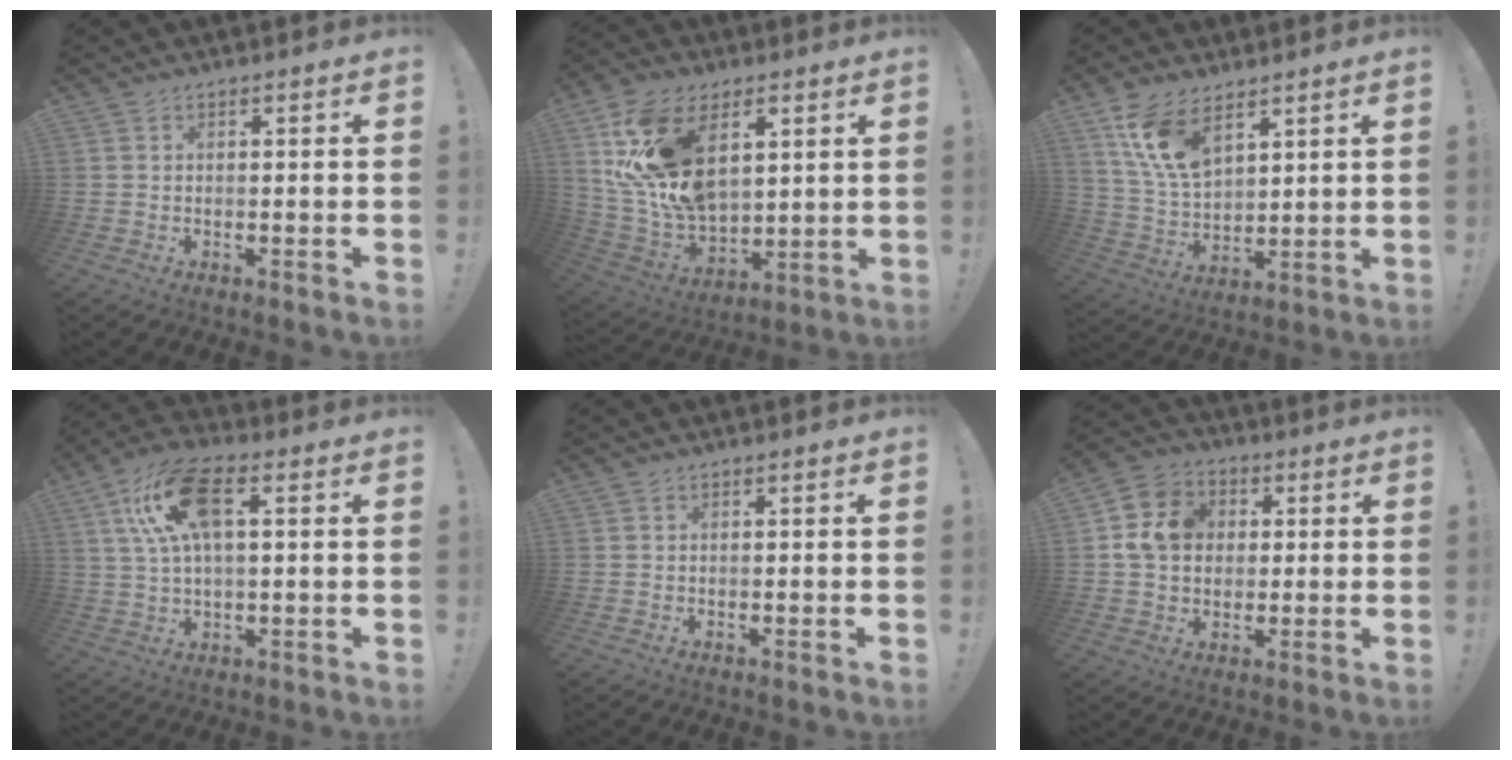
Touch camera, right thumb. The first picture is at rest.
{"total": 20.8, "force": [8.6, 13.2, 13.5], "torque": [-0.280, -0.044, 0.158]}
{"total": 12.9, "force": [8.0, 6.6, 7.6], "torque": [-0.157, -0.038, 0.151]}
{"total": 16.1, "force": [4.2, 7.6, 13.5], "torque": [-0.264, 0.009, 0.076]}
{"total": 0.0}
{"total": 11.5, "force": [1.9, 9.9, 5.6], "torque": [-0.094, 0.011, 0.042]}